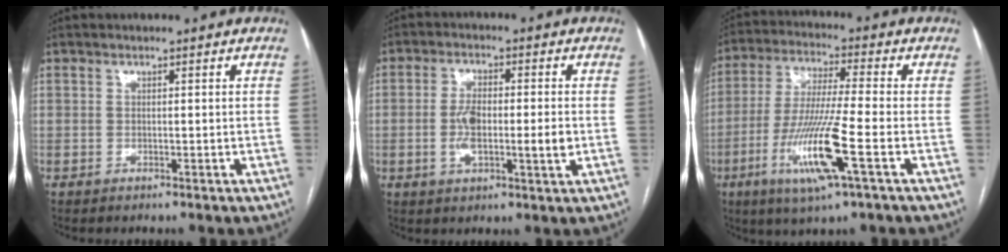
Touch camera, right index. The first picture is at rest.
{"total": 7.6, "force": [-1.0, 2.0, 7.2], "torque": [-0.134, 0.005, -0.017]}
{"total": 13.4, "force": [-4.8, -0.1, 12.5], "torque": [-0.257, -0.021, -0.094]}